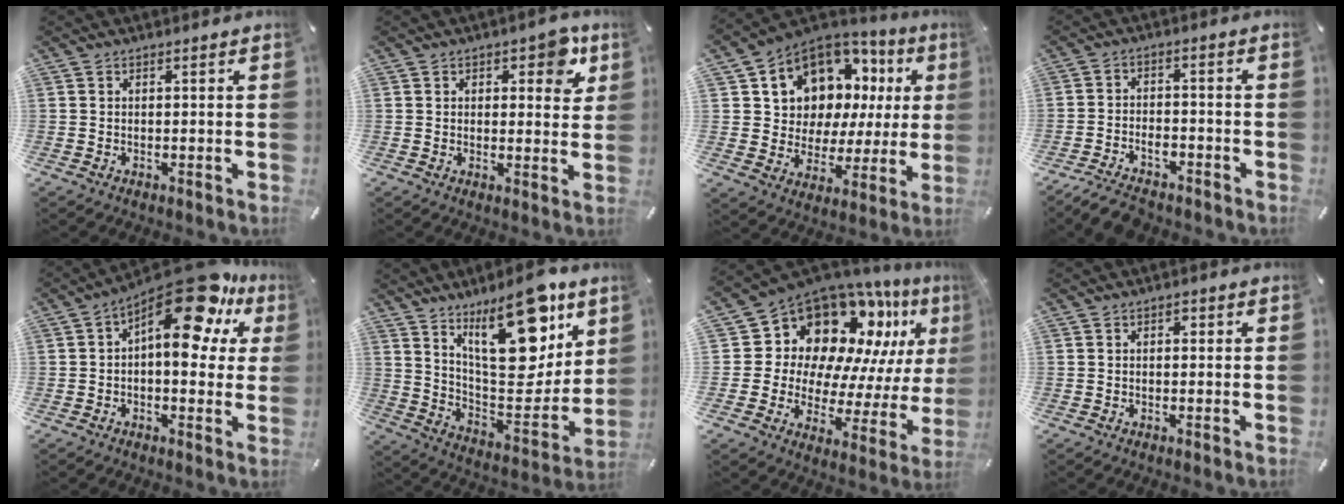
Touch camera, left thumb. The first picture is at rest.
{"total": 6.5, "force": [3.2, 3.8, 4.3], "torque": [-0.036, -0.007, 0.047]}
{"total": 10.4, "force": [6.5, 7.8, 1.9], "torque": [-0.048, -0.075, 0.126]}
{"total": 6.4, "force": [-5.2, 2.8, 2.4], "torque": [-0.043, 0.025, -0.099]}
{"total": 19.2, "force": [11.0, 8.4, 13.3], "torque": [-0.190, -0.082, 0.183]}
{"total": 23.0, "force": [14.0, 9.8, 15.4], "torque": [-0.216, -0.091, 0.236]}
{"total": 15.7, "force": [10.1, 10.3, 6.2], "torque": [-0.111, -0.111, 0.180]}
{"total": 0.8, "force": [0.1, 0.7, 0.4], "torque": [-0.009, 0.005, -0.001]}